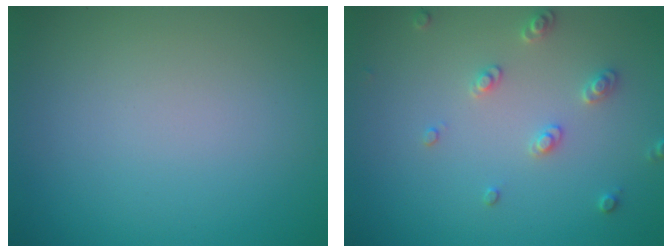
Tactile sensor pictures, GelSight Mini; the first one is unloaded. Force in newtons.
{"total": 2.2, "press": 2.1, "slide": 0.6}